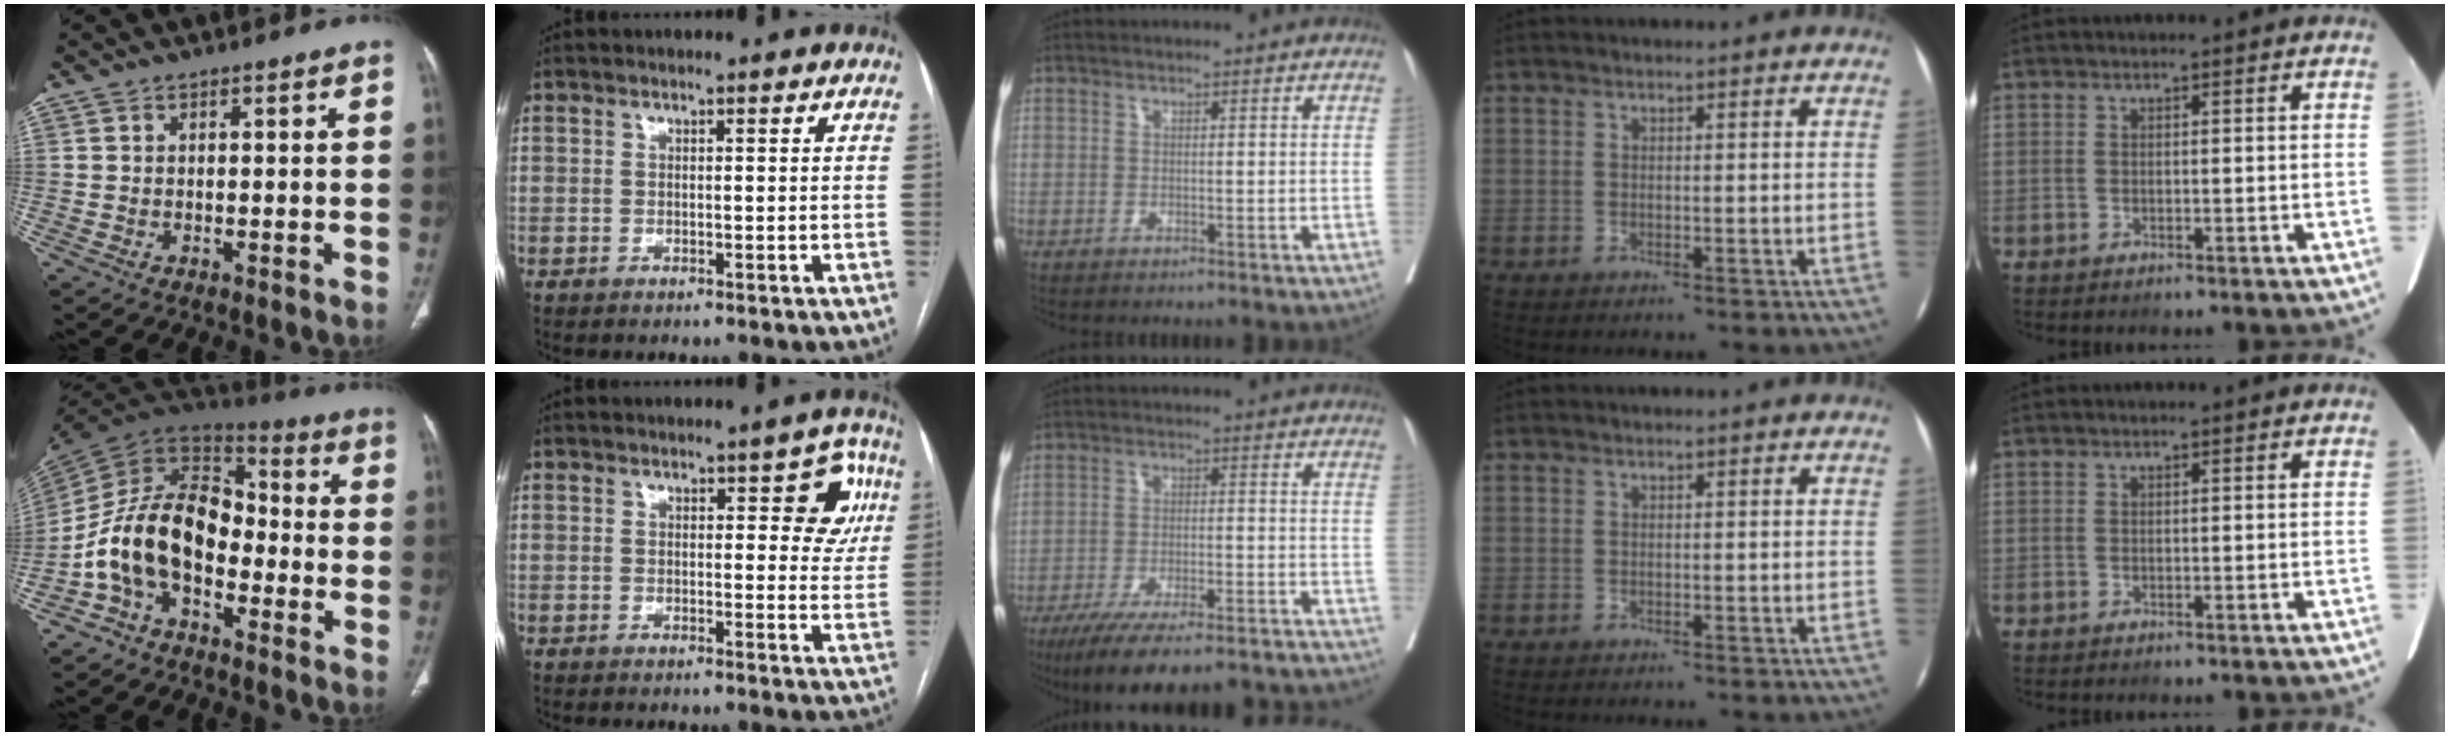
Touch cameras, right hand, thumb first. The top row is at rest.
{"thumb": {"total": 16.2, "force": [-5.0, 10.2, 11.5], "torque": [-0.198, 0.071, -0.104]}, "index": {"total": 6.1, "force": [2.2, 2.7, 5.0], "torque": [-0.033, 0.012, 0.020]}, "middle": {"total": 24.5, "force": [-22.0, 2.8, 10.3], "torque": [-0.115, -0.020, -0.298]}}